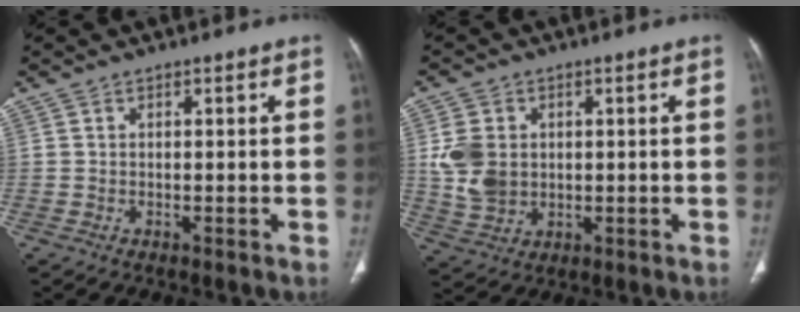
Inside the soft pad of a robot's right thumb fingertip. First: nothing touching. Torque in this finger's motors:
{"motor_torque": [0.62, 2.04, 1.30, 0.39, 0.08]}